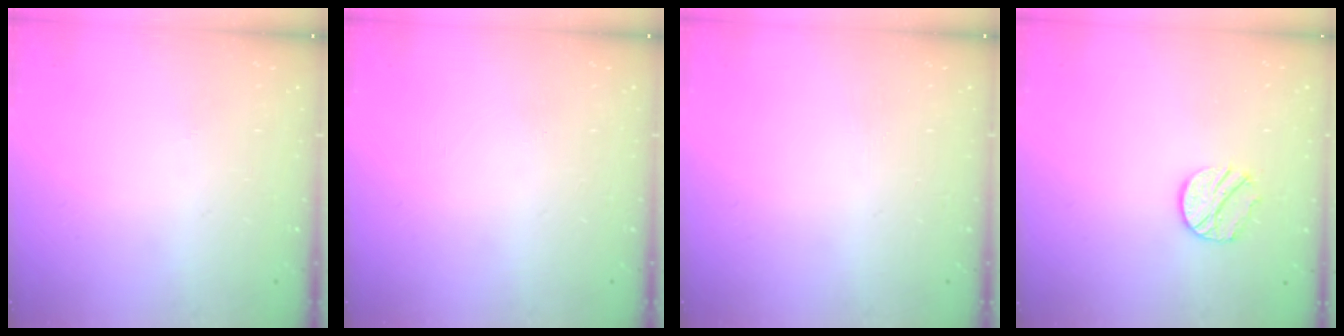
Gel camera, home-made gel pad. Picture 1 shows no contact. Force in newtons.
{"total": 0.0}
{"total": 0.0}
{"total": 8.7, "press": 8.7, "slide": 0.2}